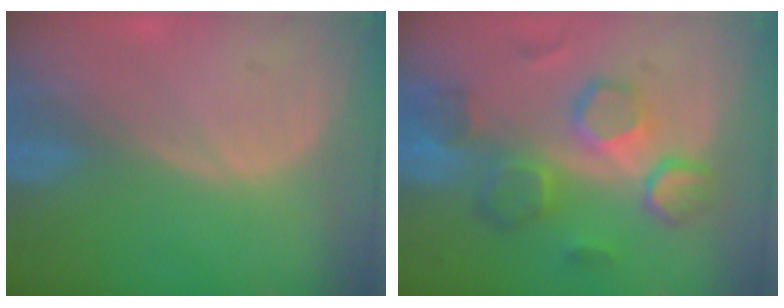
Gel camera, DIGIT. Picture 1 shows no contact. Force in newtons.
{"total": 9.3, "press": 9.0, "slide": 2.3}